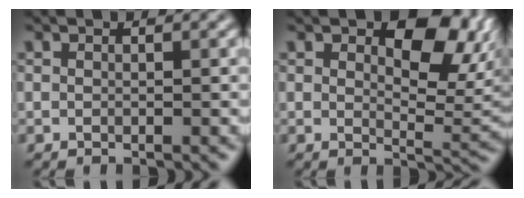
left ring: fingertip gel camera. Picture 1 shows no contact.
{"total": 7.6, "force": [3.3, 3.7, 5.8], "torque": [-0.076, -0.003, 0.048]}